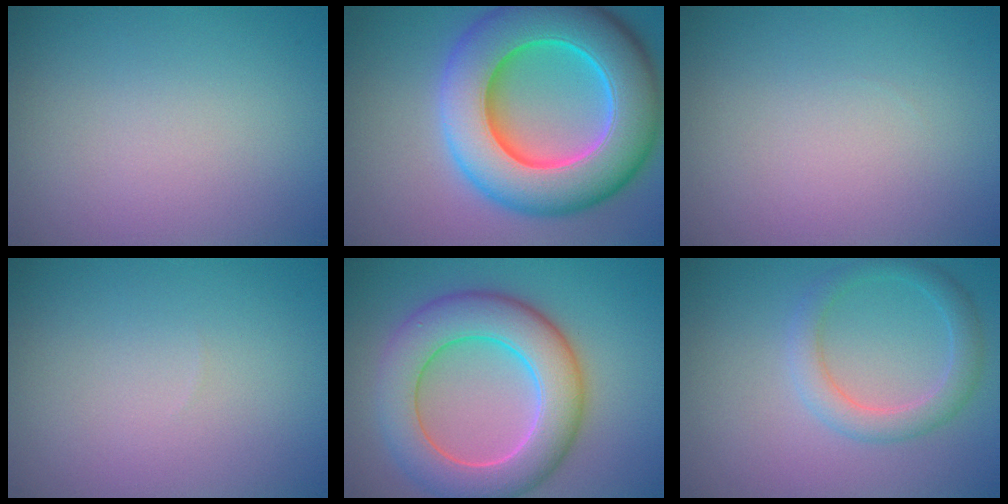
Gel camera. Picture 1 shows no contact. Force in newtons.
{"total": 13.5, "press": 13.5, "slide": 0.4}
{"total": 0.0}
{"total": 0.0}
{"total": 8.7, "press": 8.7, "slide": 0.9}
{"total": 2.8, "press": 2.8, "slide": 0.2}